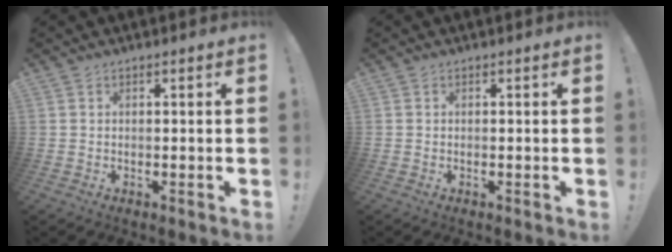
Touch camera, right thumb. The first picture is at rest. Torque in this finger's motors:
{"motor_torque": [-0.17, -0.18, -0.06, -0.02, -0.14]}